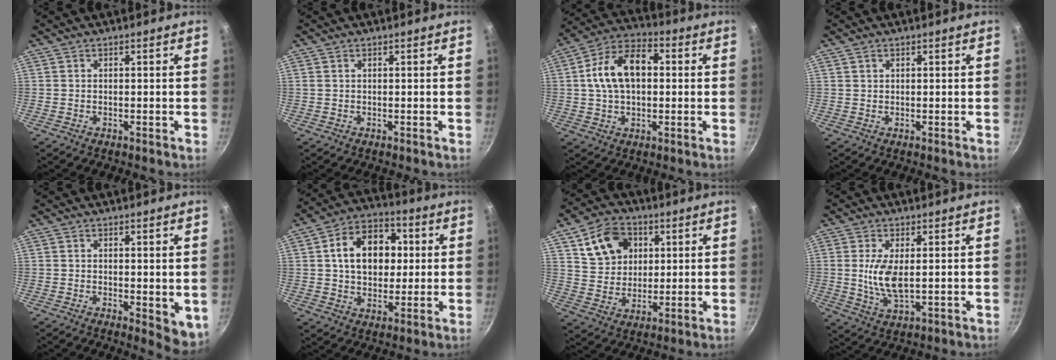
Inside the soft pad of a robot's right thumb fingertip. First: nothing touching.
{"total": 0.0}
{"total": 13.7, "force": [1.6, 8.6, 10.6], "torque": [-0.164, 0.030, 0.013]}
{"total": 0.8, "force": [0.4, 0.5, 0.3], "torque": [-0.007, 0.003, 0.008]}
{"total": 5.7, "force": [0.2, 2.5, 5.1], "torque": [-0.055, -0.007, 0.007]}
{"total": 15.1, "force": [2.6, 11.0, 10.0], "torque": [-0.120, 0.018, 0.031]}
{"total": 12.2, "force": [4.5, 9.4, 6.2], "torque": [-0.087, -0.002, 0.083]}
{"total": 7.2, "force": [0.8, 3.0, 6.5], "torque": [-0.130, -0.010, 0.019]}